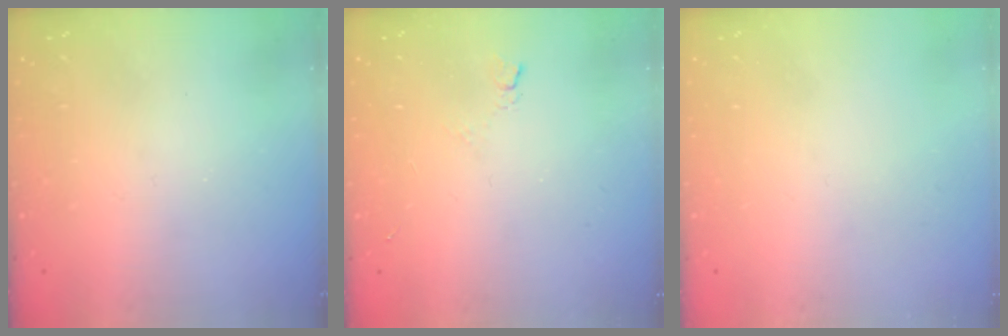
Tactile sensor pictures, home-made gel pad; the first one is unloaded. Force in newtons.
{"total": 3.5, "press": 3.4, "slide": 0.5}
{"total": 0.0}